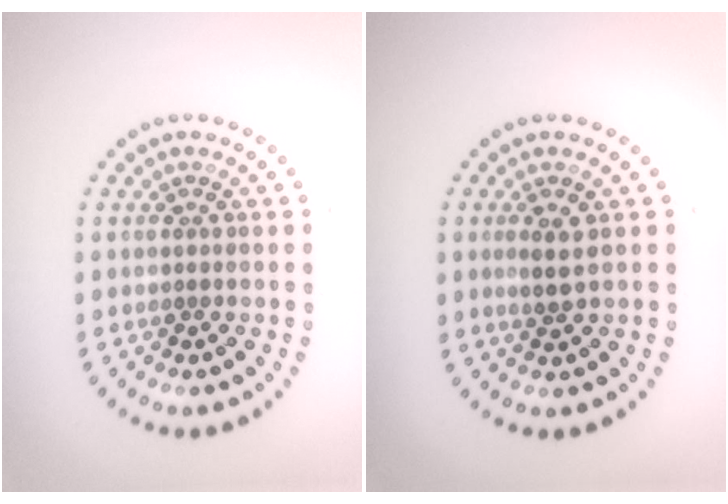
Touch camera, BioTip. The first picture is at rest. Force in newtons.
{"total": 1.8, "press": 1.6, "slide": 0.7}